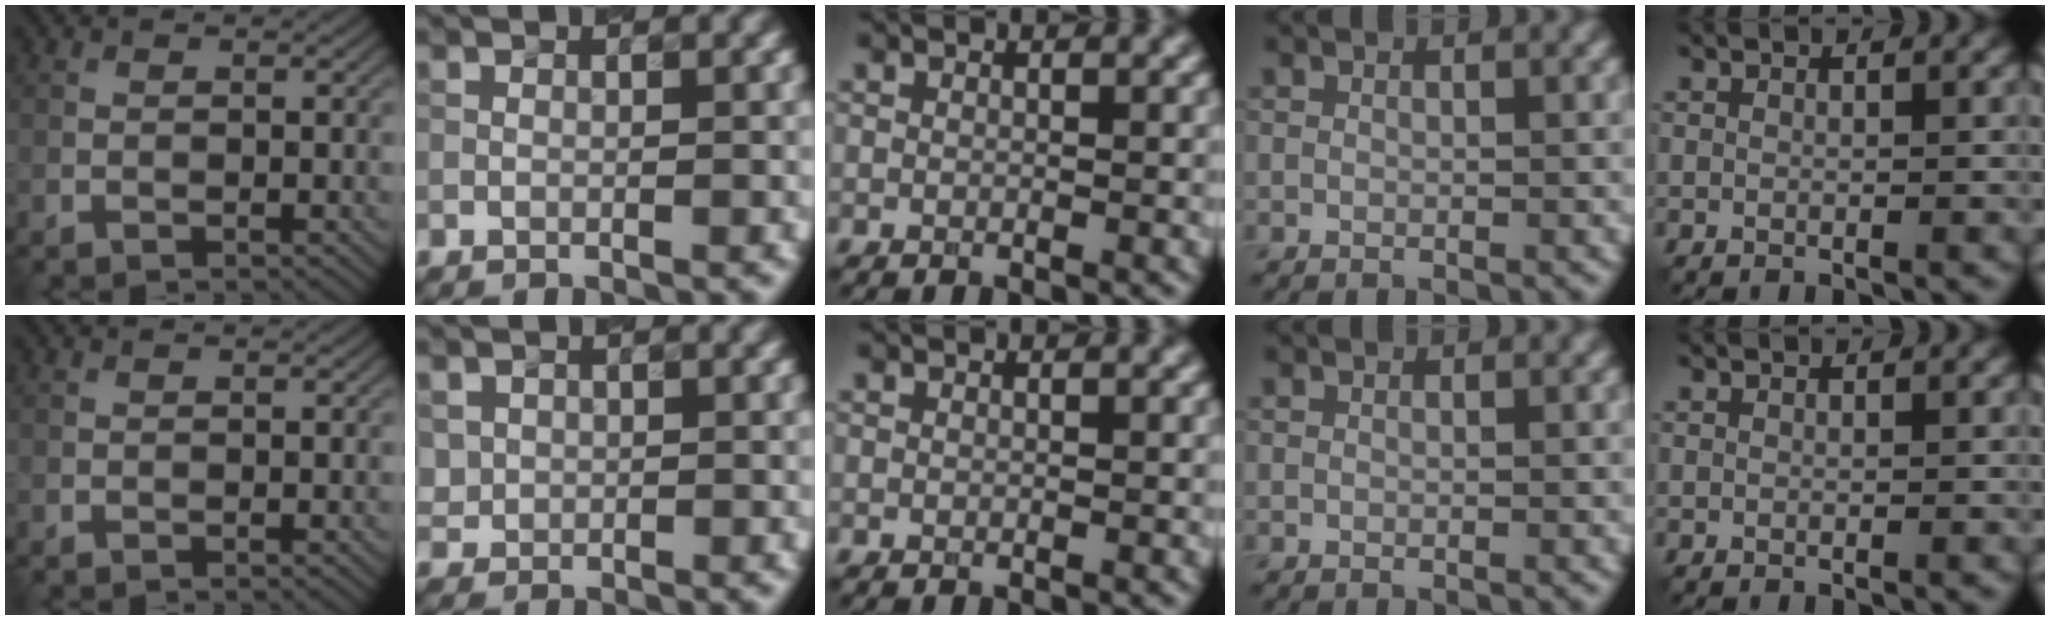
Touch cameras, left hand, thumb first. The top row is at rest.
{"index": {"total": 1.3, "force": [0.4, 1.2, -0.1], "torque": [0.003, -0.001, 0.011]}}